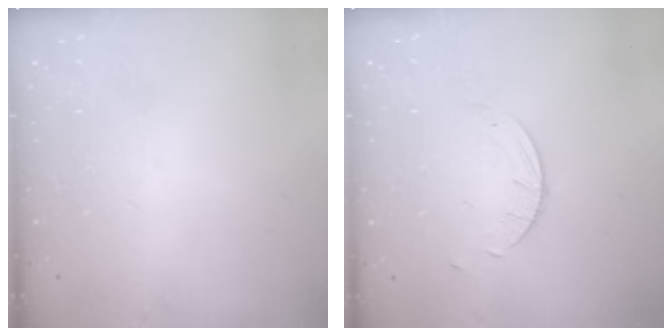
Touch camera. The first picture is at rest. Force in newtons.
{"total": 4.6, "press": 4.5, "slide": 0.5}